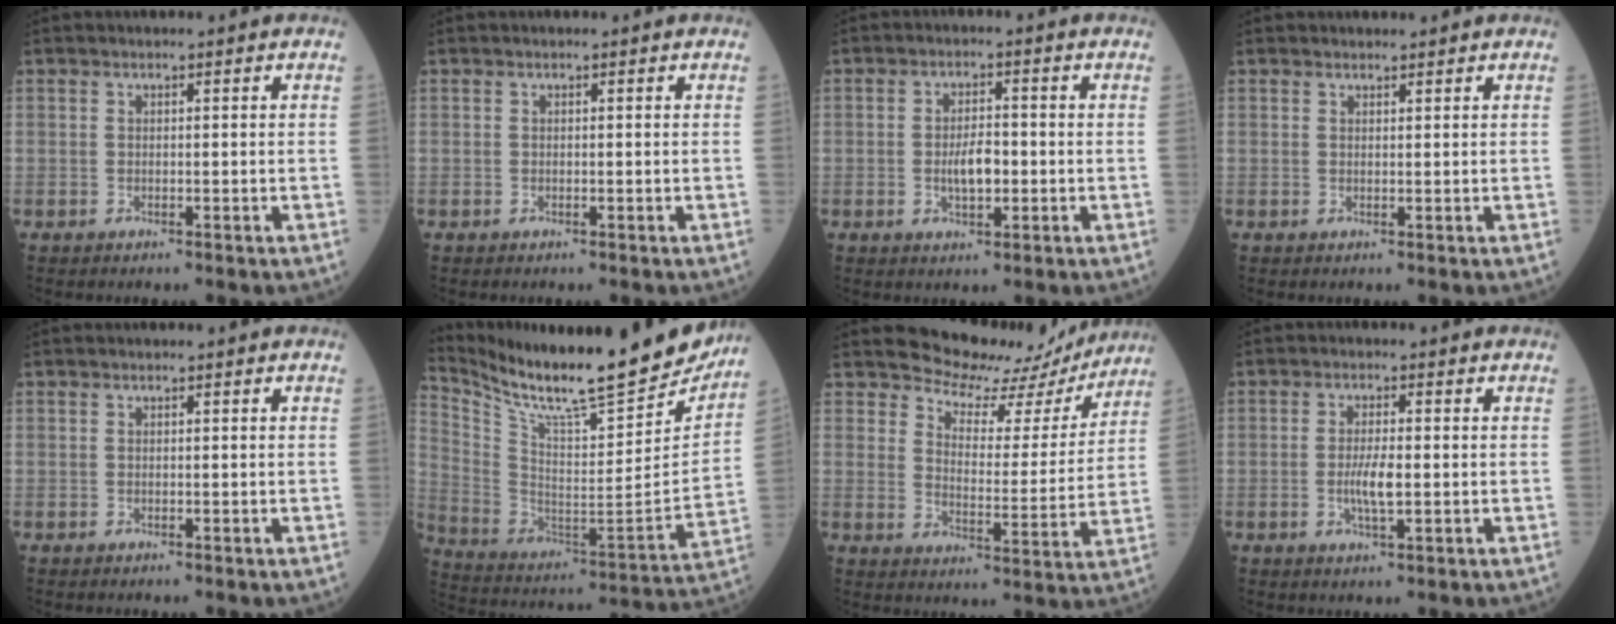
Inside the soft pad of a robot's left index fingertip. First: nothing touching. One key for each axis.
{"total": 0.0}
{"total": 4.2, "fx": -0.7, "fy": 1.6, "fz": 3.8, "tx": -0.073, "ty": 0.000, "tz": -0.013}
{"total": 1.4, "fx": 1.3, "fy": 0.3, "fz": 0.1, "tx": -0.009, "ty": 0.005, "tz": 0.024}
{"total": 0.0}
{"total": 25.6, "fx": 22.6, "fy": 3.2, "fz": 11.5, "tx": -0.212, "ty": -0.067, "tz": 0.342}
{"total": 12.7, "fx": 12.0, "fy": 3.9, "fz": 1.0, "tx": -0.009, "ty": -0.019, "tz": 0.149}
{"total": 3.8, "fx": -0.5, "fy": 0.7, "fz": 3.7, "tx": -0.077, "ty": -0.005, "tz": -0.008}